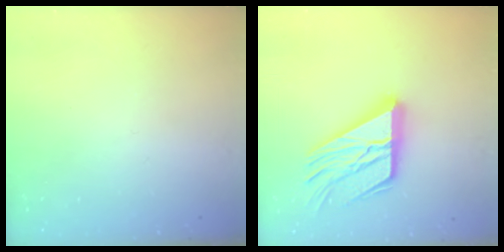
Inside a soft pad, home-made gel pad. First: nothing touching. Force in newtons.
{"total": 21.7, "press": 21.6, "slide": 2.2}